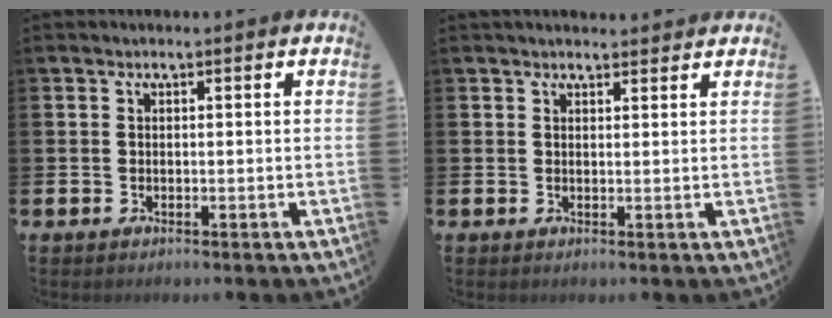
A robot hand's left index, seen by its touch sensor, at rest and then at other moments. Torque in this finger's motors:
{"motor_torque": [0.94, -1.19, 0.15, 0.04]}